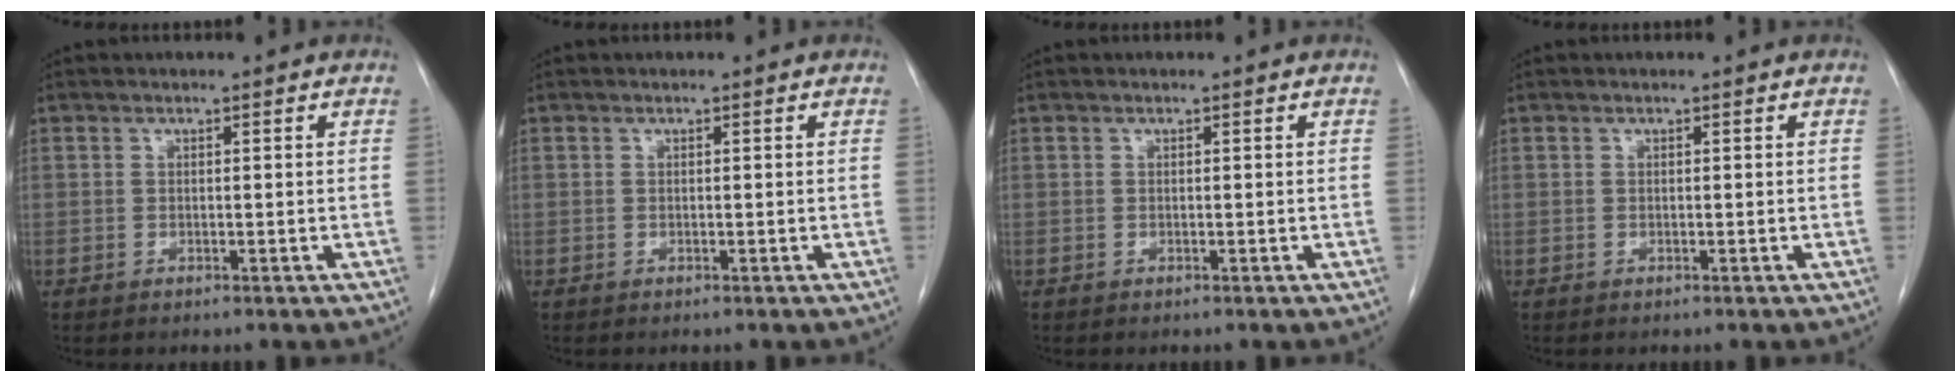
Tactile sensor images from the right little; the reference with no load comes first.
{"total": 0.0}
{"total": 0.0}
{"total": 0.0}